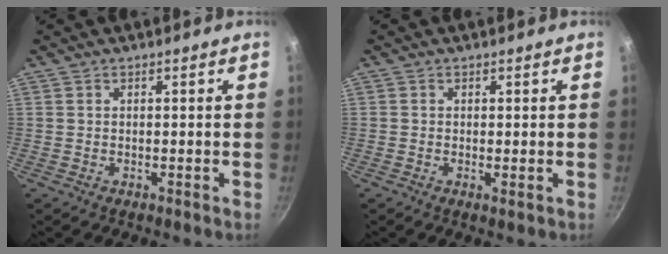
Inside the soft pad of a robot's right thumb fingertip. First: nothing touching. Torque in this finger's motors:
{"motor_torque": [-0.65, -0.31, -0.51, 0.00, 0.05]}